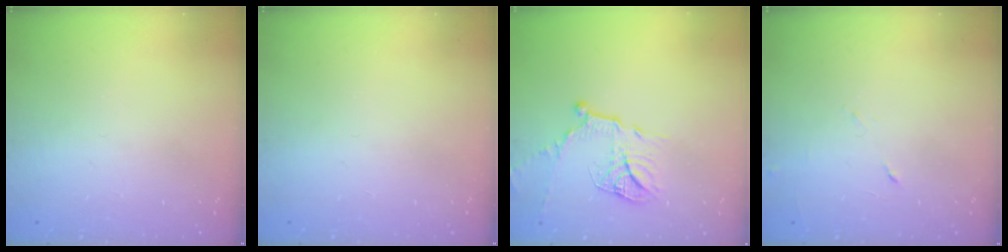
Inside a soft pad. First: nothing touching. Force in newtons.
{"total": 0.0}
{"total": 13.4, "press": 13.3, "slide": 1.2}
{"total": 3.9, "press": 3.8, "slide": 0.8}